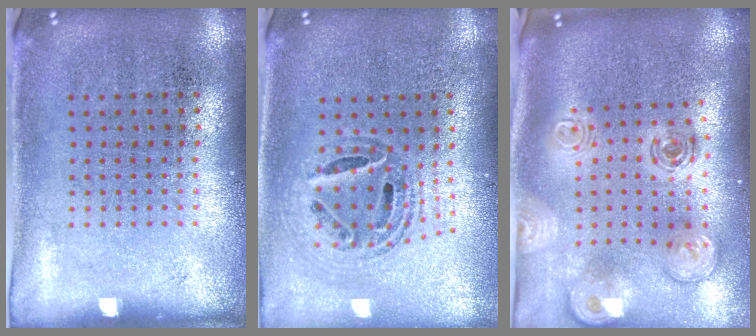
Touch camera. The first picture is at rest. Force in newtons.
{"total": 0.9, "press": 0.9, "slide": 0.2}
{"total": 2.6, "press": 1.9, "slide": 1.8}